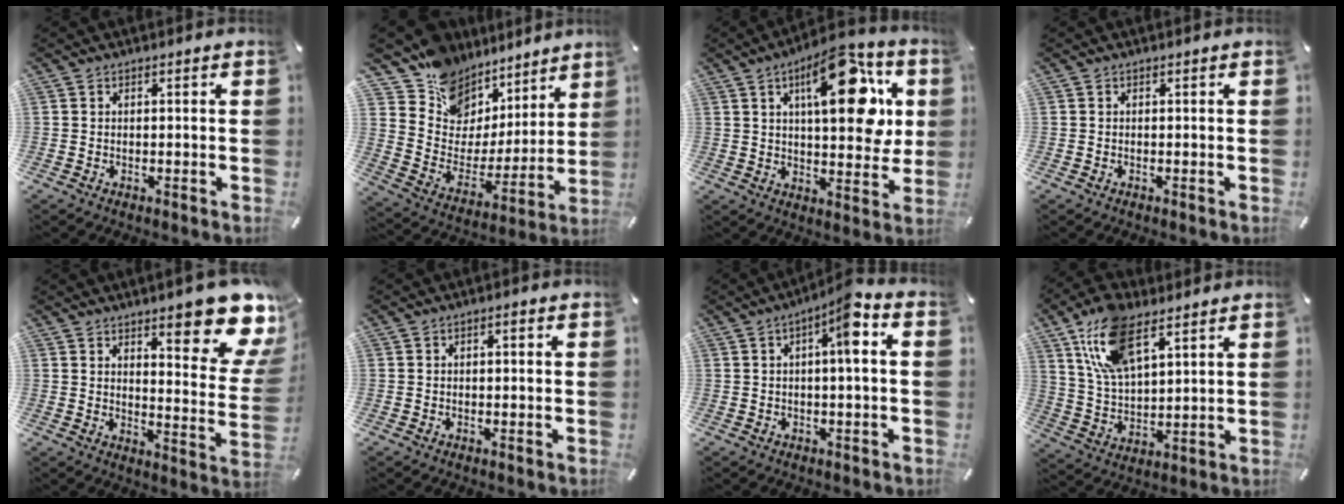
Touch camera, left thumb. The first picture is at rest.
{"total": 13.1, "force": [9.9, 8.6, -0.9], "torque": [-0.003, -0.116, 0.188]}
{"total": 20.2, "force": [7.8, 9.0, 16.4], "torque": [-0.217, -0.026, 0.117]}
{"total": 0.0}
{"total": 16.5, "force": [10.6, 4.8, 11.7], "torque": [-0.140, -0.084, 0.169]}
{"total": 1.3, "force": [0.2, 0.5, 1.2], "torque": [-0.022, 0.004, 0.001]}
{"total": 8.2, "force": [1.8, 1.6, 7.8], "torque": [-0.124, -0.001, 0.024]}
{"total": 14.3, "force": [8.7, 6.5, 9.3], "torque": [-0.210, -0.021, 0.160]}